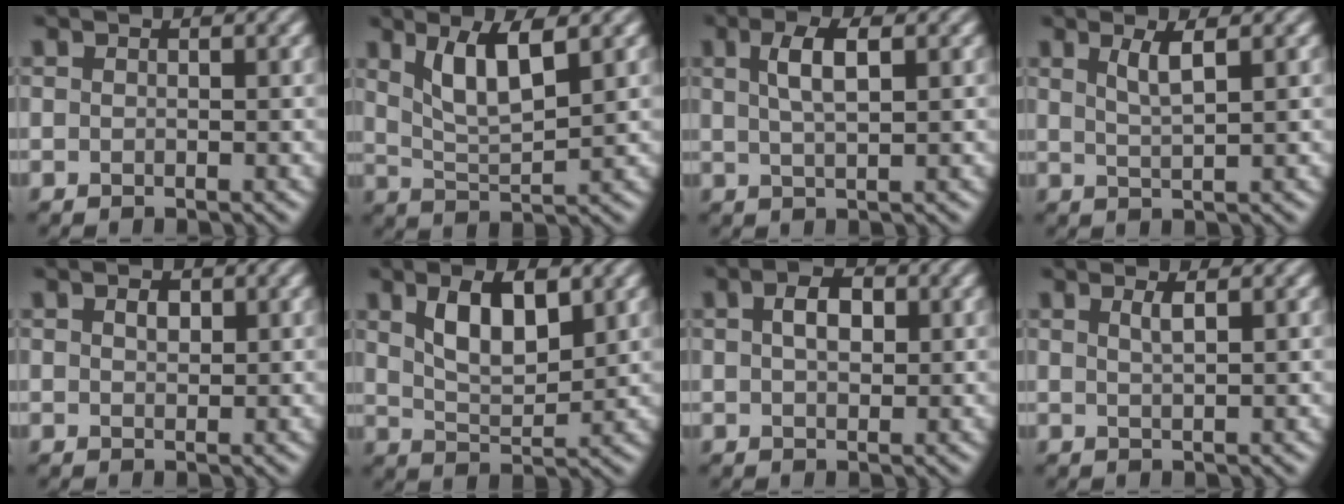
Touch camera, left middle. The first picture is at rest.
{"total": 4.7, "force": [2.3, 1.3, 3.9], "torque": [-0.077, -0.005, 0.046]}
{"total": 3.2, "force": [1.2, 0.9, 2.9], "torque": [-0.050, 0.007, 0.021]}
{"total": 2.3, "force": [1.1, 0.5, 1.9], "torque": [-0.032, 0.000, 0.020]}
{"total": 1.3, "force": [0.6, 0.8, 0.9], "torque": [-0.013, 0.001, 0.010]}
{"total": 5.4, "force": [2.3, 2.3, 4.3], "torque": [-0.081, 0.001, 0.041]}
{"total": 2.9, "force": [0.8, 1.7, 2.2], "torque": [-0.040, 0.006, 0.012]}
{"total": 1.4, "force": [0.7, 0.4, 1.2], "torque": [-0.015, 0.003, 0.009]}